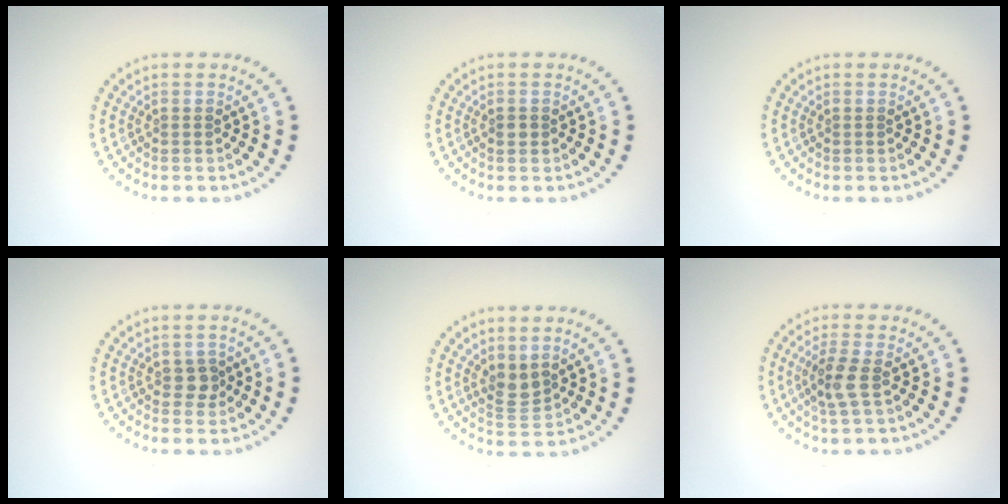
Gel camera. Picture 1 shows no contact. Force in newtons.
{"total": 0.9, "press": 0.9, "slide": 0.1}
{"total": 0.0}
{"total": 1.3, "press": 1.2, "slide": 0.4}
{"total": 2.1, "press": 1.8, "slide": 1.2}
{"total": 2.7, "press": 2.4, "slide": 1.1}